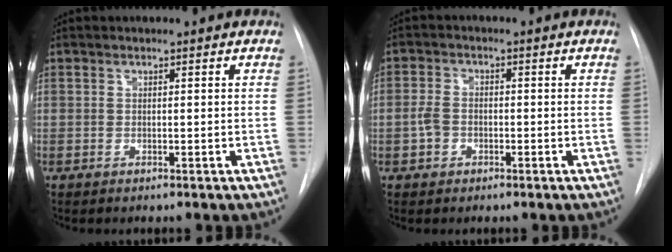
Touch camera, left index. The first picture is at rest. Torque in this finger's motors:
{"motor_torque": [-0.05, 0.10, 0.02, 0.02]}